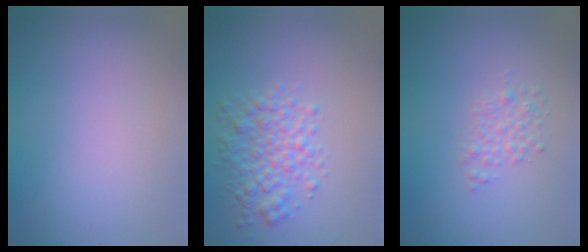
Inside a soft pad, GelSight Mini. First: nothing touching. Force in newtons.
{"total": 3.8, "press": 3.8, "slide": 0.1}
{"total": 1.5, "press": 1.5, "slide": 0.0}